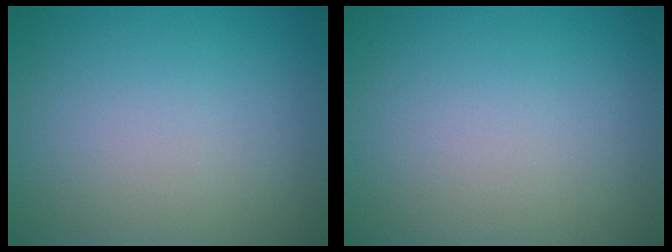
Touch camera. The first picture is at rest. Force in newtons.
{"total": 0.0}